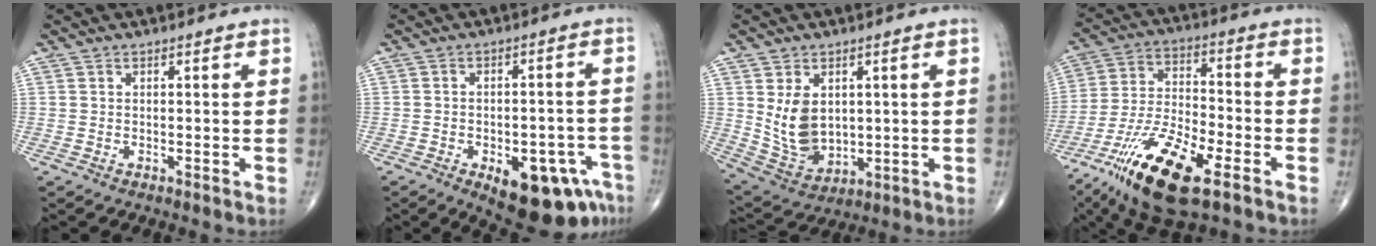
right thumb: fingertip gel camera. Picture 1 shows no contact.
{"total": 14.9, "force": [-7.6, 6.7, 10.9], "torque": [-0.100, 0.038, -0.089]}
{"total": 10.3, "force": [1.9, 7.3, 7.0], "torque": [-0.104, -0.019, 0.057]}
{"total": 18.1, "force": [-10.1, 5.6, 14.0], "torque": [-0.287, 0.027, -0.187]}